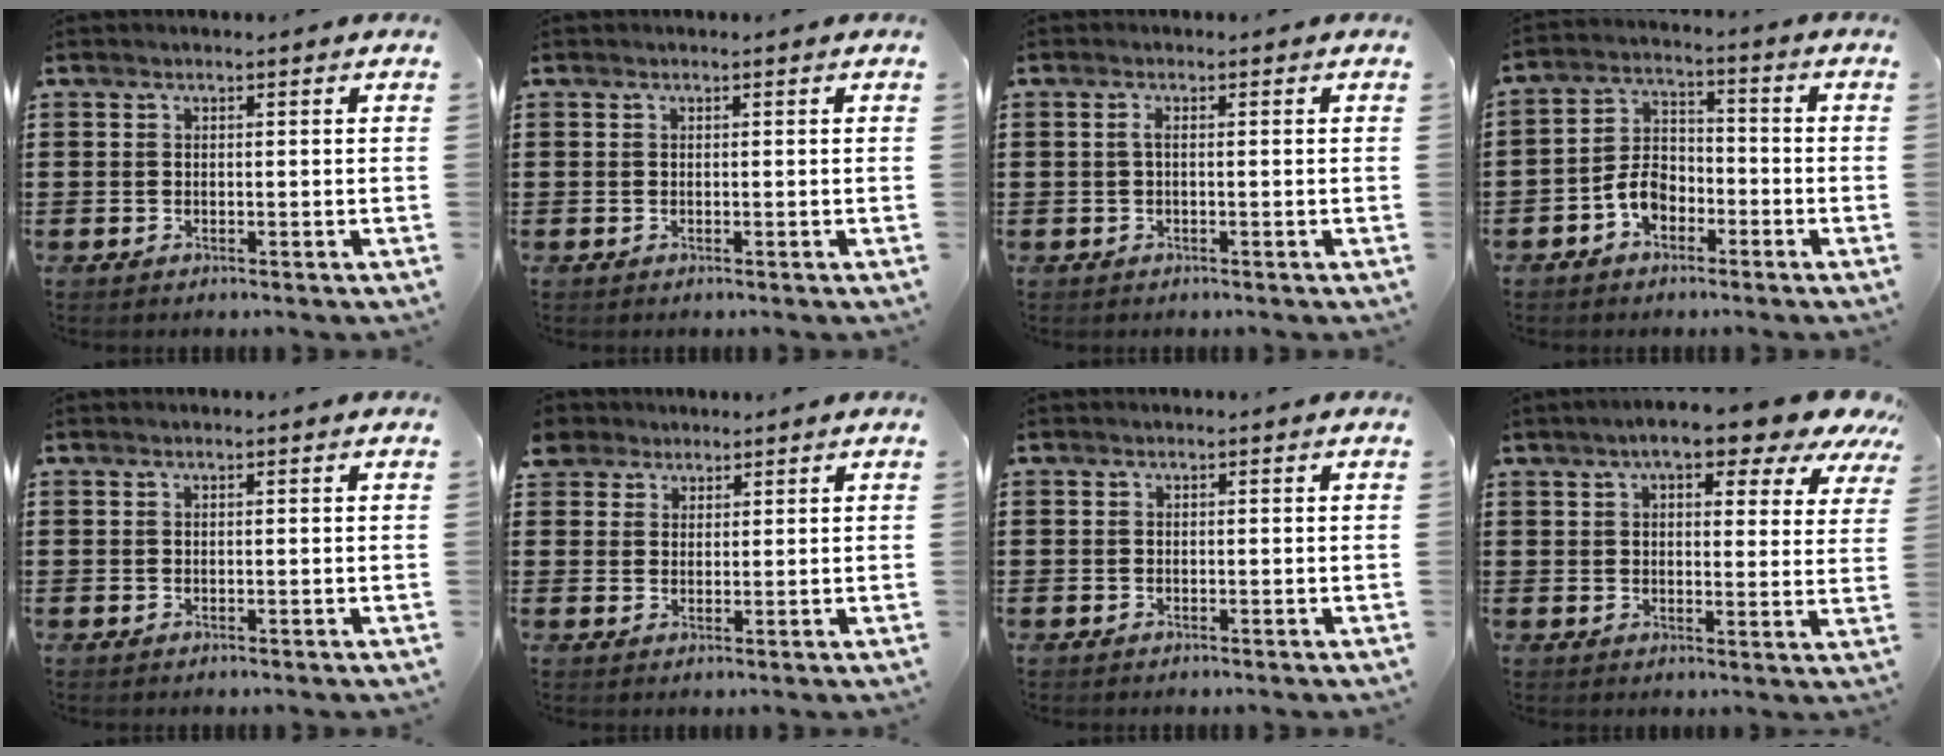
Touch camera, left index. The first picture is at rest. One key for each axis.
{"total": 0.0}
{"total": 1.1, "fx": -0.2, "fy": 0.2, "fz": 1.1, "tx": -0.022, "ty": 0.002, "tz": -0.004}
{"total": 5.6, "fx": -3.0, "fy": 3.7, "fz": 2.9, "tx": -0.074, "ty": 0.010, "tz": -0.064}
{"total": 0.0}
{"total": 3.1, "fx": 2.2, "fy": 2.2, "fz": 0.1, "tx": -0.008, "ty": 0.009, "tz": 0.041}
{"total": 0.0}
{"total": 8.5, "fx": 6.4, "fy": 1.9, "fz": 5.3, "tx": -0.091, "ty": -0.020, "tz": 0.105}